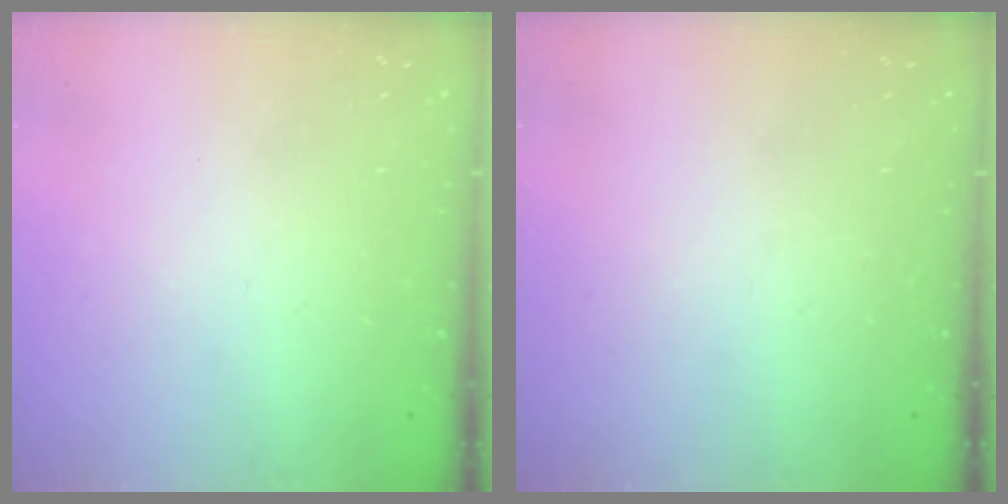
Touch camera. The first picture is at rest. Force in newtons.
{"total": 0.0}